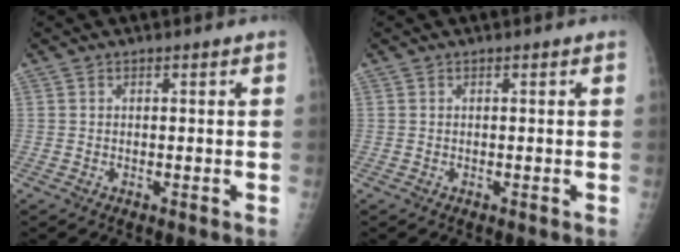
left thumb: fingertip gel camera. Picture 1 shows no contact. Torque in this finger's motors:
{"motor_torque": [0.00, -0.01, 0.01, -0.01, 0.00]}